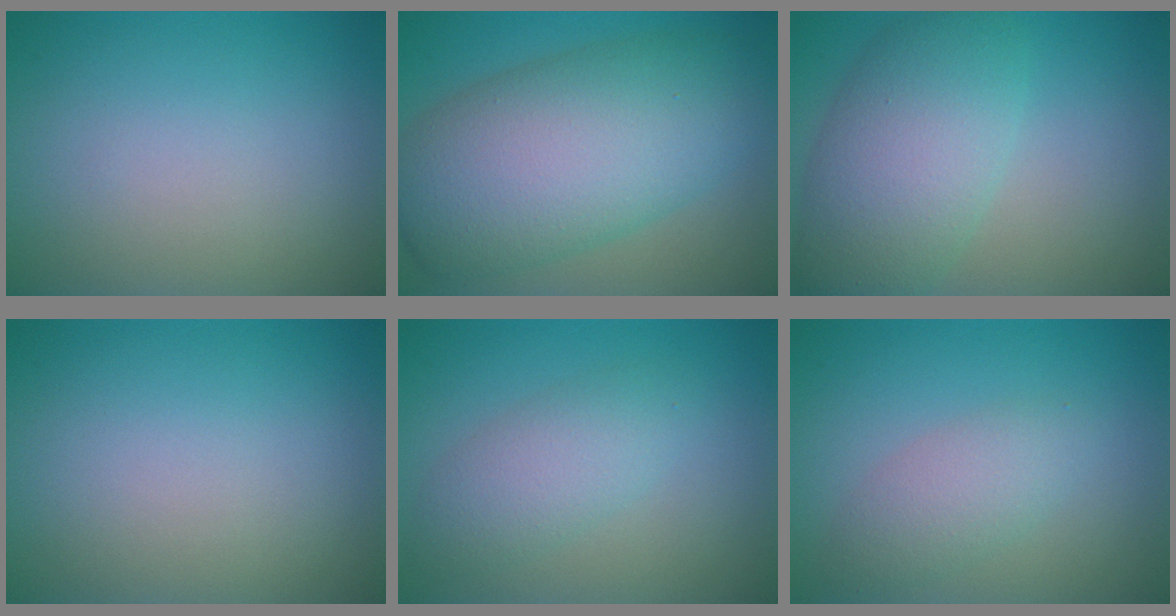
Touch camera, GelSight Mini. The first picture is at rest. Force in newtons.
{"total": 11.8, "press": 11.7, "slide": 0.5}
{"total": 7.4, "press": 7.3, "slide": 0.4}
{"total": 0.0}
{"total": 3.4, "press": 3.4, "slide": 0.2}
{"total": 2.8, "press": 2.8, "slide": 0.1}